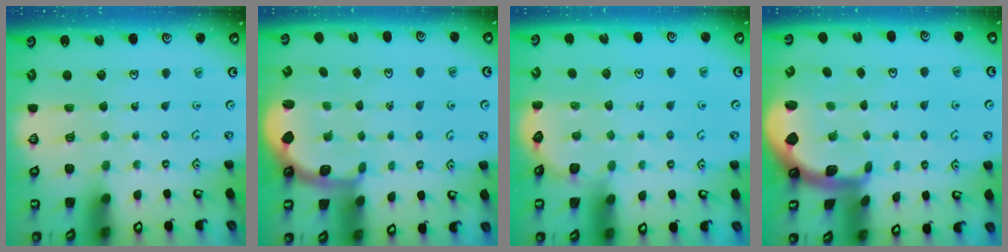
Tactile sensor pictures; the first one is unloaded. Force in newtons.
{"total": 2.5, "press": 1.2, "slide": 2.1}
{"total": 2.9, "press": 2.8, "slide": 0.7}
{"total": 1.6, "press": 1.5, "slide": 0.4}